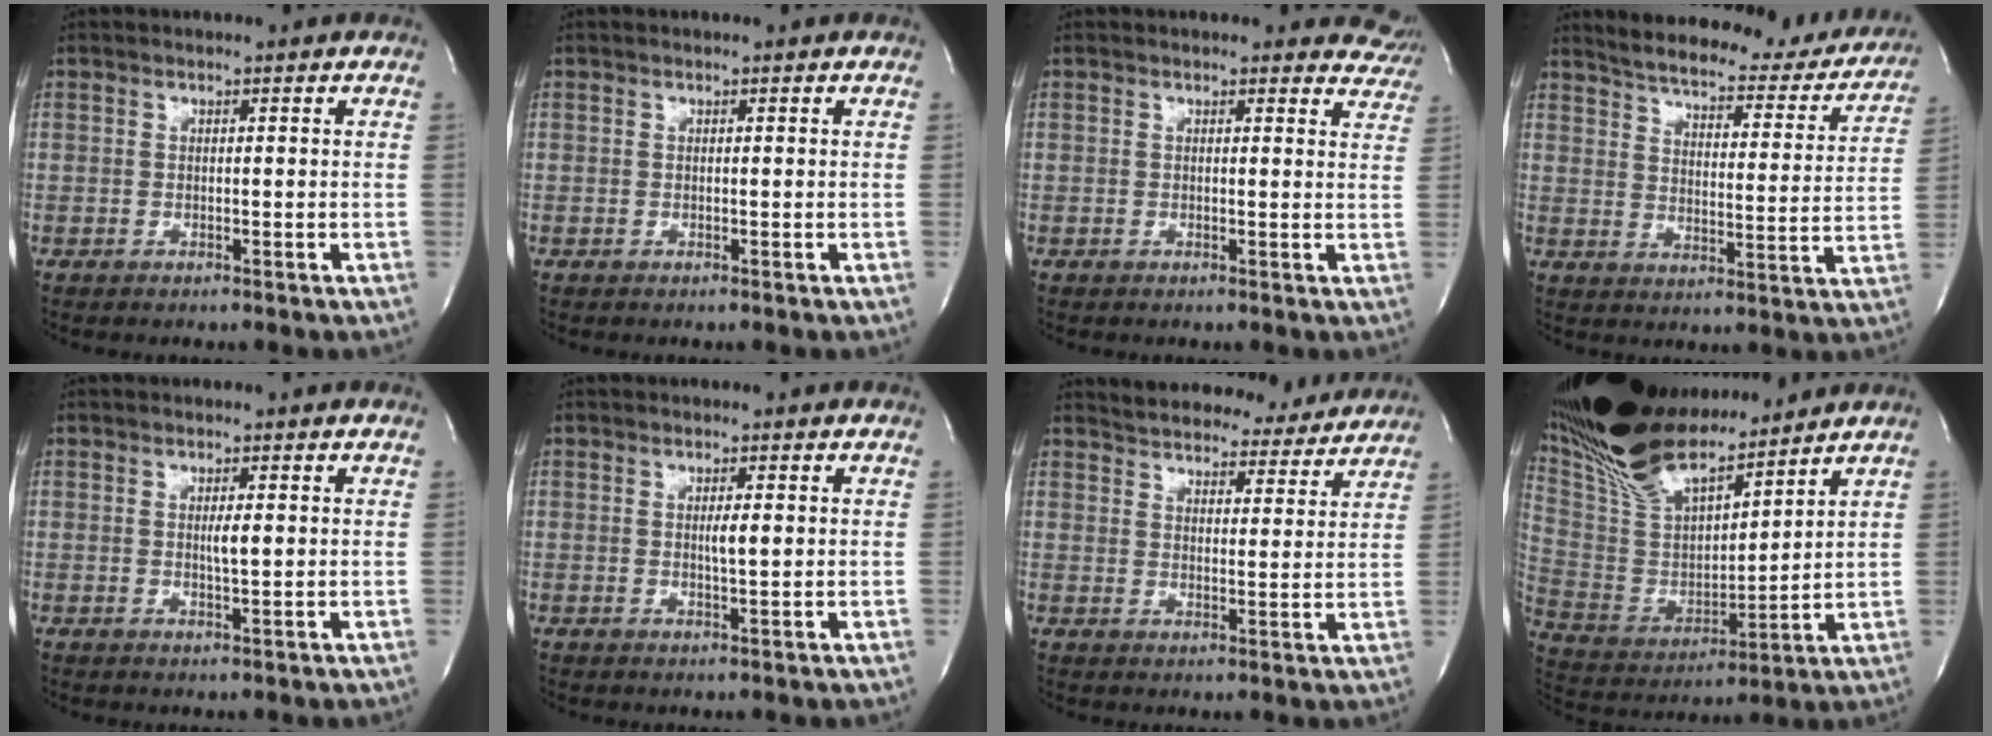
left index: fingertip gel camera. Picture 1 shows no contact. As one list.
[{"total": 0.0}, {"total": 6.0, "force": [5.5, 2.4, -0.2], "torque": [0.045, -0.023, 0.016]}, {"total": 23.2, "force": [21.3, 5.5, 7.3], "torque": [-0.103, -0.052, 0.258]}, {"total": 2.5, "force": [0.0, 0.5, 2.5], "torque": [-0.044, -0.006, 0.001]}, {"total": 2.2, "force": [0.0, 0.3, 2.2], "torque": [-0.040, -0.005, 0.000]}, {"total": 15.4, "force": [14.6, 3.8, 2.9], "torque": [-0.030, -0.006, 0.180]}, {"total": 21.2, "force": [18.1, 5.4, 9.5], "torque": [-0.197, 0.001, 0.342]}]